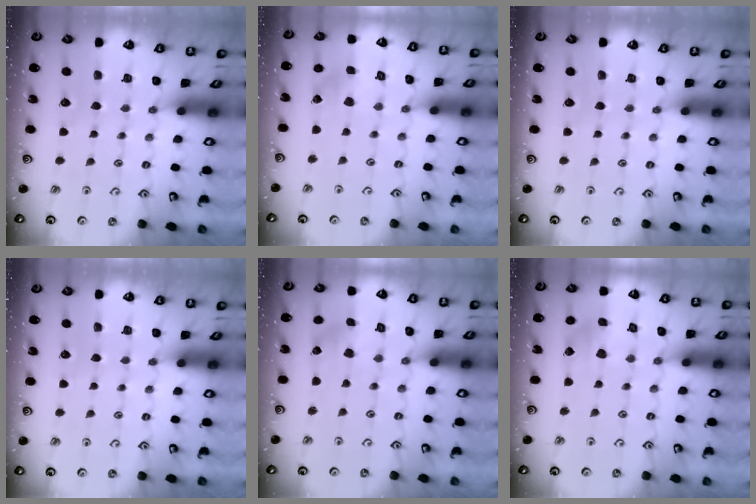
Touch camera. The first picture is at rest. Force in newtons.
{"total": 1.4, "press": 1.3, "slide": 0.3}
{"total": 0.0}
{"total": 0.0}
{"total": 1.2, "press": 1.2, "slide": 0.2}
{"total": 3.8, "press": 3.8, "slide": 0.4}